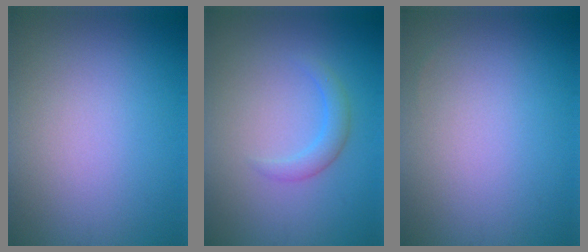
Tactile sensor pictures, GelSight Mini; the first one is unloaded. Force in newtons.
{"total": 1.8, "press": 1.8, "slide": 0.1}
{"total": 0.0}